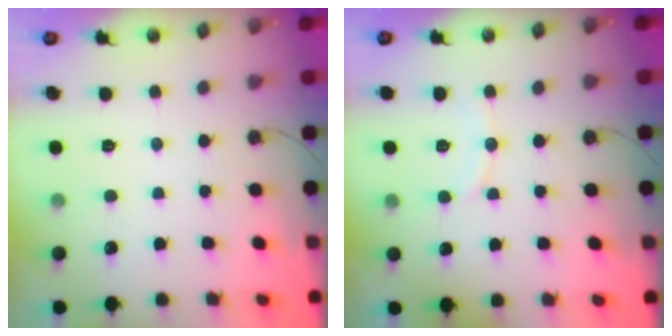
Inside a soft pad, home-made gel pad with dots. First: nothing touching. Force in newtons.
{"total": 5.5, "press": 5.5, "slide": 0.5}